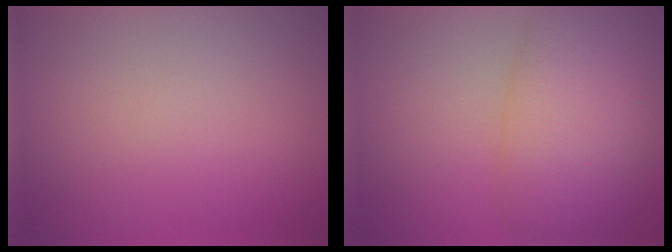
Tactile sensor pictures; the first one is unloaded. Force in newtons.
{"total": 9.1, "press": 9.1, "slide": 0.2}